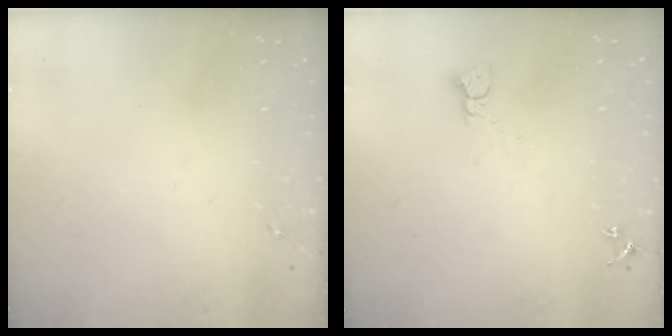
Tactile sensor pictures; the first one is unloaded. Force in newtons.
{"total": 2.1, "press": 2.1, "slide": 0.2}